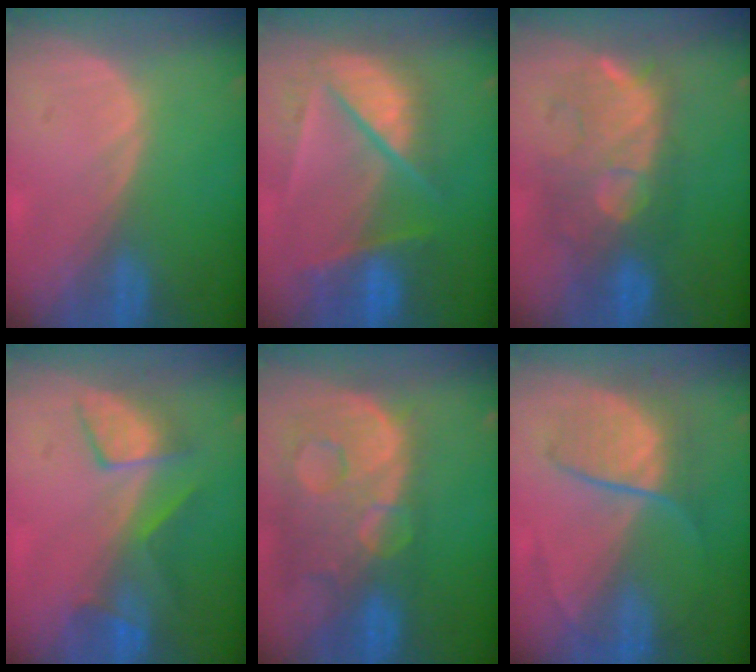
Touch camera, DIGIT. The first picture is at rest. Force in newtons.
{"total": 9.8, "press": 8.4, "slide": 4.9}
{"total": 9.4, "press": 9.2, "slide": 1.9}
{"total": 5.9, "press": 5.7, "slide": 1.1}
{"total": 13.7, "press": 11.1, "slide": 8.0}
{"total": 6.4, "press": 6.3, "slide": 0.7}